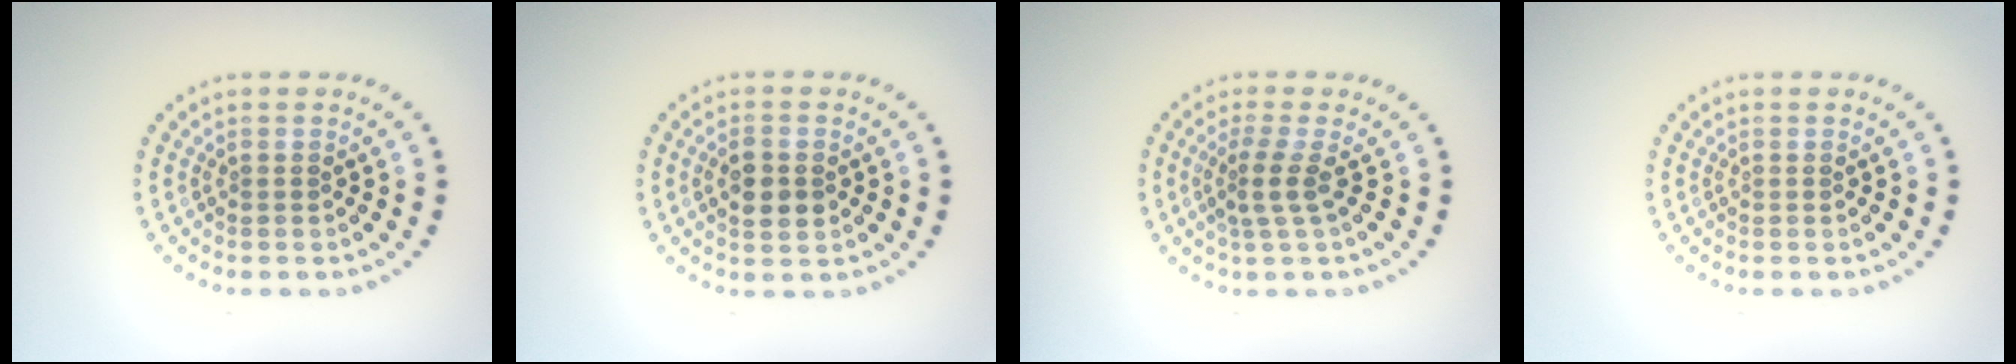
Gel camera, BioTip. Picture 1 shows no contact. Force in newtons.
{"total": 2.5, "press": 2.5, "slide": 0.2}
{"total": 2.2, "press": 1.5, "slide": 1.7}
{"total": 0.0}